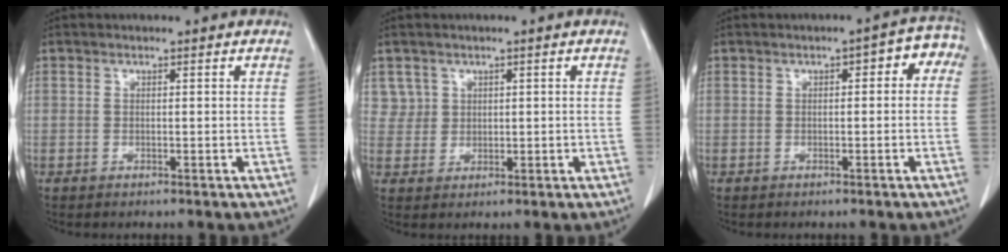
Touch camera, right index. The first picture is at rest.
{"total": 3.0, "force": [1.4, 2.6, -0.2], "torque": [0.017, 0.008, 0.024]}
{"total": 4.6, "force": [0.6, 2.2, 4.0], "torque": [-0.039, 0.031, 0.000]}